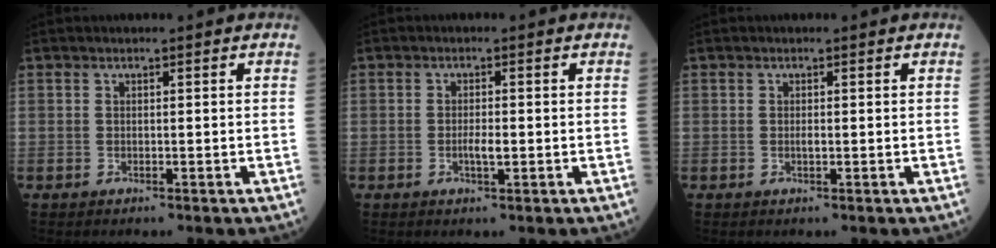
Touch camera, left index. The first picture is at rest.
{"total": 2.0, "force": [-0.5, 0.5, 1.9], "torque": [-0.036, -0.001, -0.009]}
{"total": 0.6, "force": [-0.1, 0.2, 0.6], "torque": [-0.012, -0.002, -0.004]}